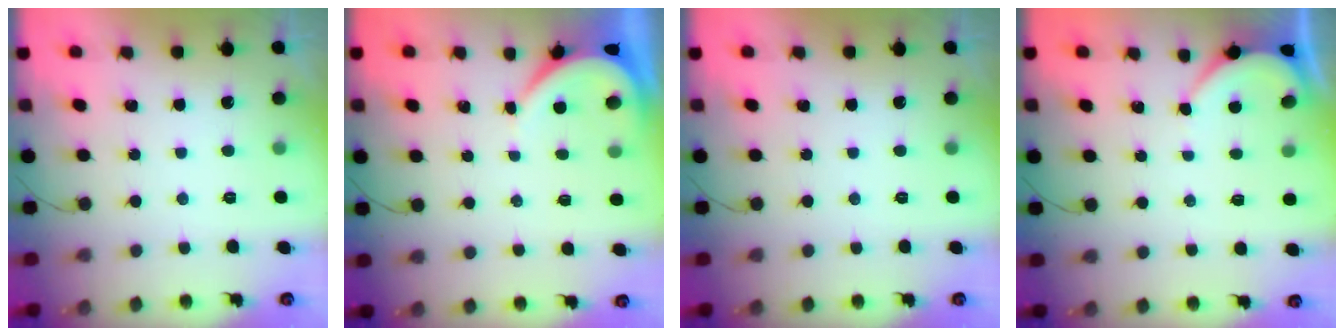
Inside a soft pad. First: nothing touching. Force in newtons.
{"total": 3.4, "press": 3.4, "slide": 0.5}
{"total": 0.0}
{"total": 2.1, "press": 2.1, "slide": 0.3}